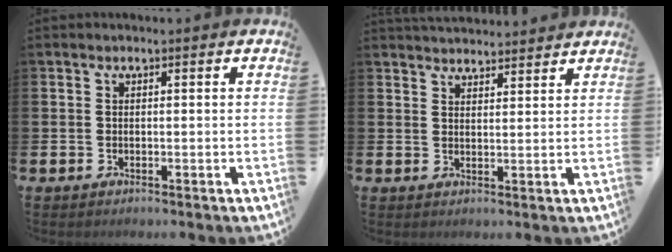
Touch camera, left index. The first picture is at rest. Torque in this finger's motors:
{"motor_torque": [0.07, -0.57, 0.37, 0.12]}